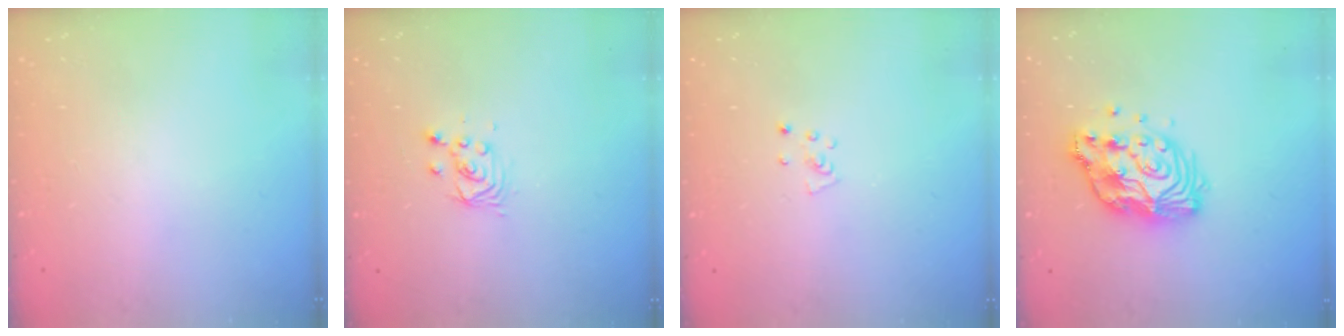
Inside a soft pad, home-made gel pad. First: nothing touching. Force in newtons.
{"total": 2.9, "press": 2.9, "slide": 0.1}
{"total": 3.1, "press": 3.1, "slide": 0.3}
{"total": 13.5, "press": 13.4, "slide": 1.2}